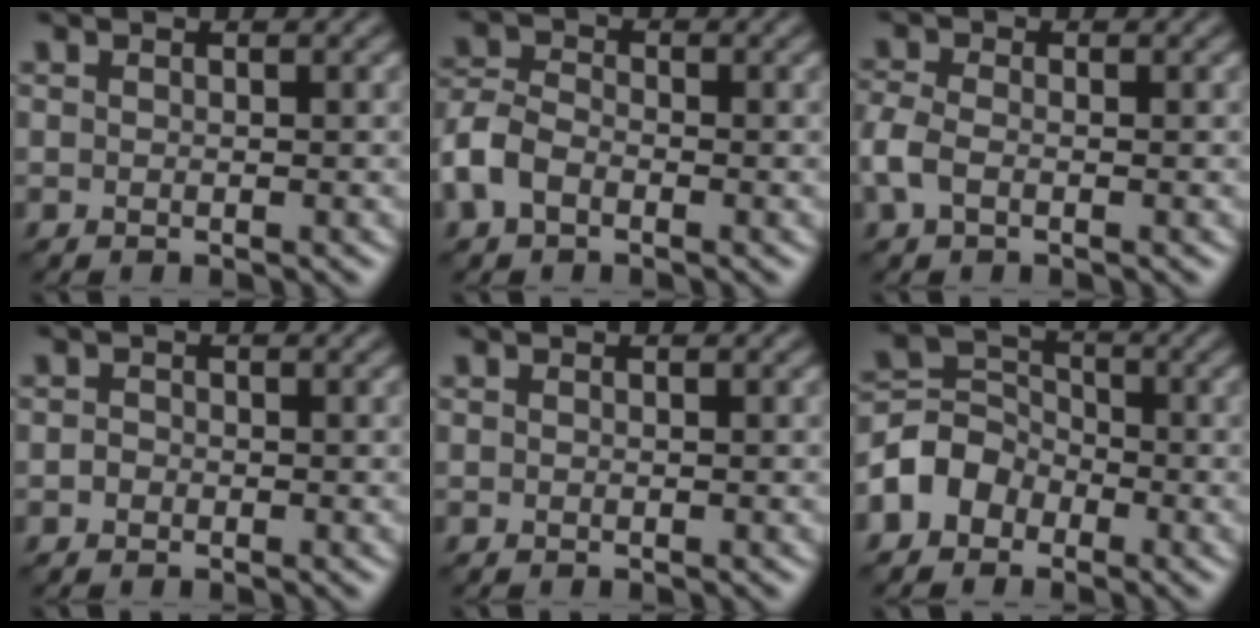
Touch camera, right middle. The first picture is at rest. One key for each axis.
{"total": 3.7, "fx": -1.9, "fy": 2.3, "fz": 2.2, "tx": -0.053, "ty": 0.003, "tz": -0.054}
{"total": 2.6, "fx": -1.0, "fy": 1.6, "fz": 1.7, "tx": -0.051, "ty": 0.001, "tz": -0.030}
{"total": 0.7, "fx": -0.3, "fy": 0.6, "fz": 0.1, "tx": 0.001, "ty": -0.003, "tz": -0.013}
{"total": 0.0}
{"total": 4.1, "fx": -2.3, "fy": 3.2, "fz": 1.1, "tx": -0.018, "ty": 0.007, "tz": -0.059}